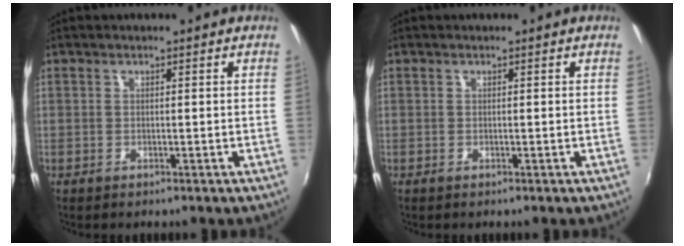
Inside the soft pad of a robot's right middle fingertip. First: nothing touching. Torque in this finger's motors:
{"motor_torque": [0.00, 0.00, 0.00, 0.00]}